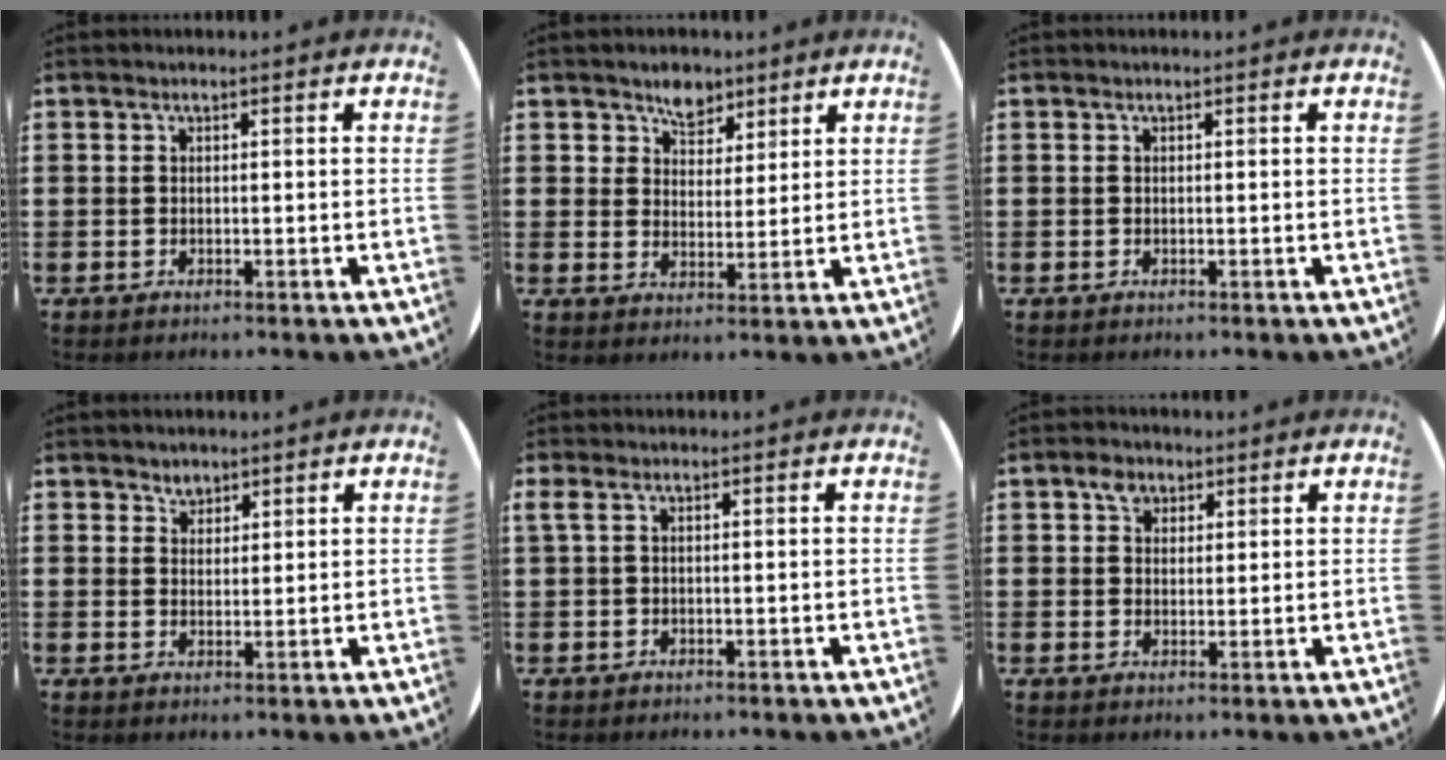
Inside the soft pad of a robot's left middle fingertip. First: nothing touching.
{"total": 4.4, "force": [3.5, 2.5, 0.5], "torque": [-0.006, -0.005, 0.063]}
{"total": 0.0}
{"total": 2.0, "force": [1.8, 1.0, 0.0], "torque": [0.008, -0.002, 0.034]}
{"total": 0.6, "force": [0.0, 0.0, 0.6], "torque": [-0.011, 0.000, -0.001]}
{"total": 2.5, "force": [1.7, 1.7, 0.8], "torque": [-0.003, -0.001, 0.028]}